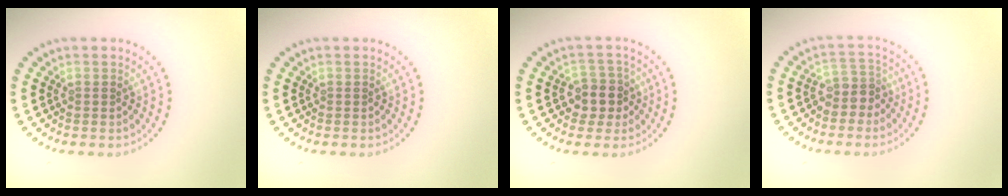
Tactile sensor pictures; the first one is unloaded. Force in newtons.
{"total": 0.0}
{"total": 2.8, "press": 2.5, "slide": 1.3}
{"total": 2.5, "press": 2.1, "slide": 1.5}